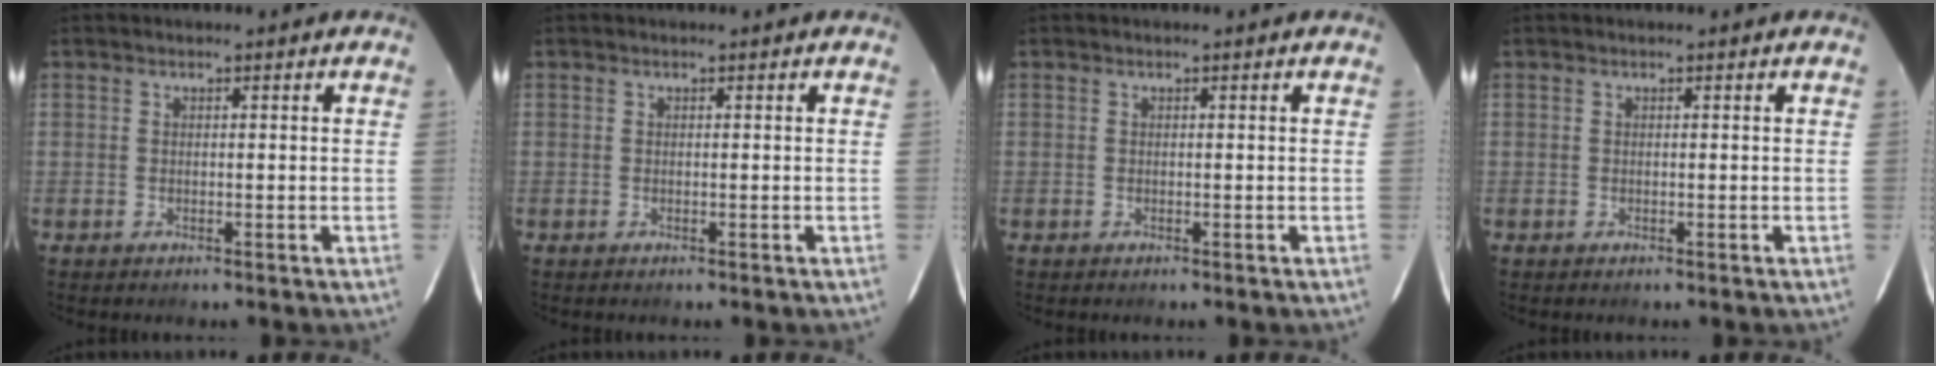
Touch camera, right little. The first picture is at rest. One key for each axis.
{"total": 0.0}
{"total": 0.0}
{"total": 0.0}